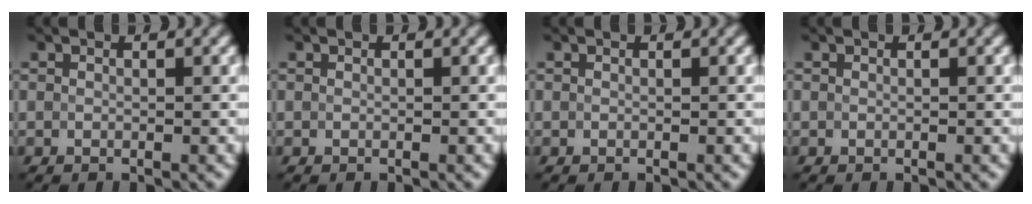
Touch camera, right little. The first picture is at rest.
{"total": 0.0}
{"total": 0.0}
{"total": 0.0}